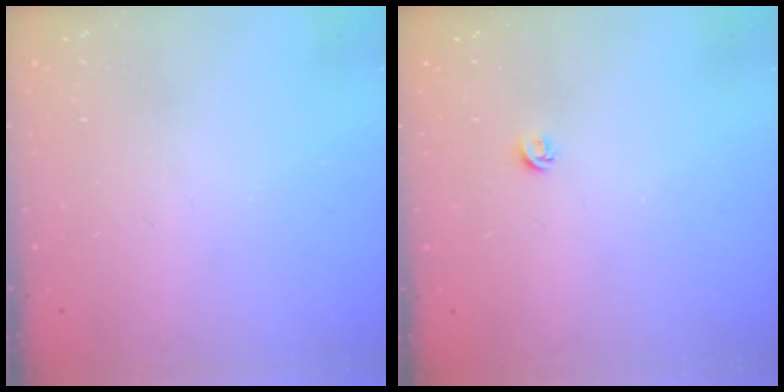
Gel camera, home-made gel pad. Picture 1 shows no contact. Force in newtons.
{"total": 4.3, "press": 4.3, "slide": 0.4}